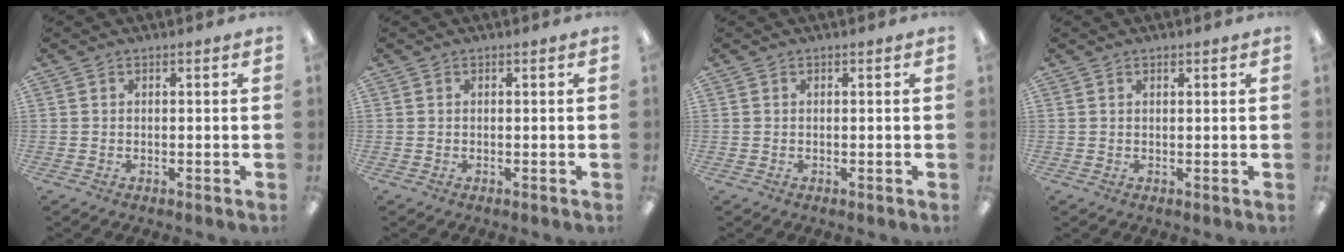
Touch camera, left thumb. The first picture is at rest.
{"total": 0.0}
{"total": 0.0}
{"total": 0.7, "force": [0.5, 0.3, 0.3], "torque": [-0.005, 0.001, 0.010]}